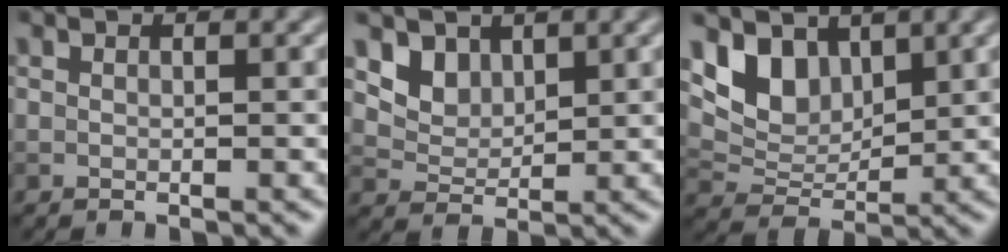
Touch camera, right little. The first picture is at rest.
{"total": 4.1, "force": [2.6, 2.7, 1.6], "torque": [-0.046, -0.023, 0.074]}
{"total": 4.8, "force": [2.6, 3.1, 2.5], "torque": [-0.055, -0.014, 0.048]}